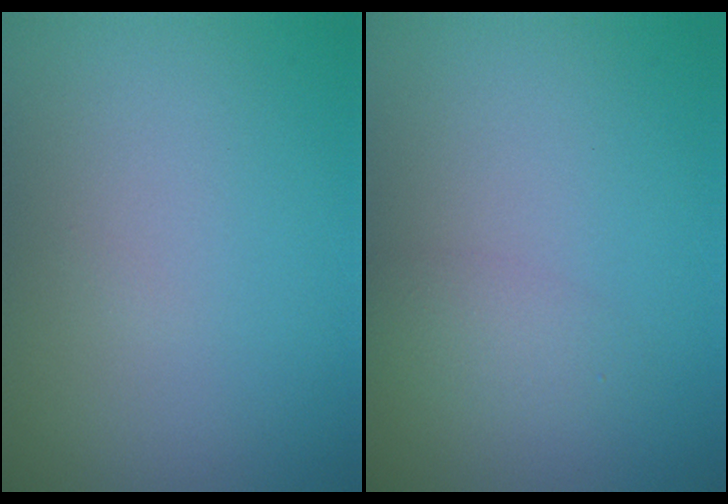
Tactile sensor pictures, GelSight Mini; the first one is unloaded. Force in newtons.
{"total": 1.6, "press": 1.6, "slide": 0.1}